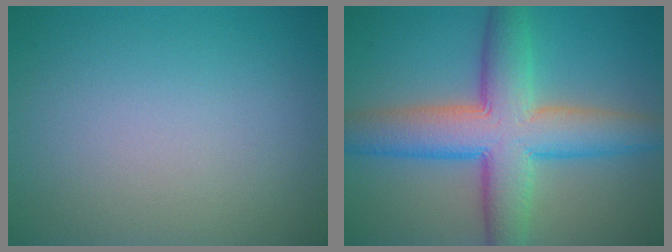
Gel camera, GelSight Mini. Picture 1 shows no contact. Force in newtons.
{"total": 9.3, "press": 9.3, "slide": 0.3}